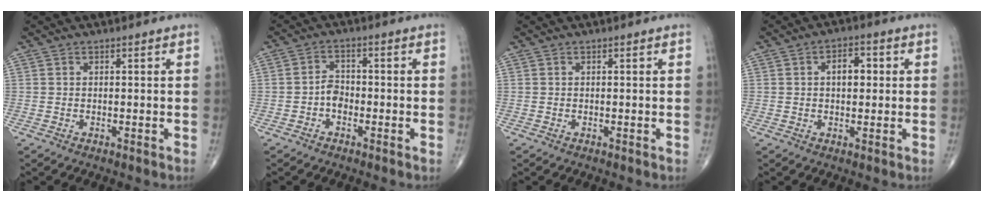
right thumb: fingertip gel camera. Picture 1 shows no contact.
{"total": 3.1, "force": [-1.3, 2.2, 1.8], "torque": [-0.020, 0.014, -0.029]}
{"total": 0.0}
{"total": 5.0, "force": [0.8, 3.0, 4.0], "torque": [-0.051, 0.010, 0.009]}